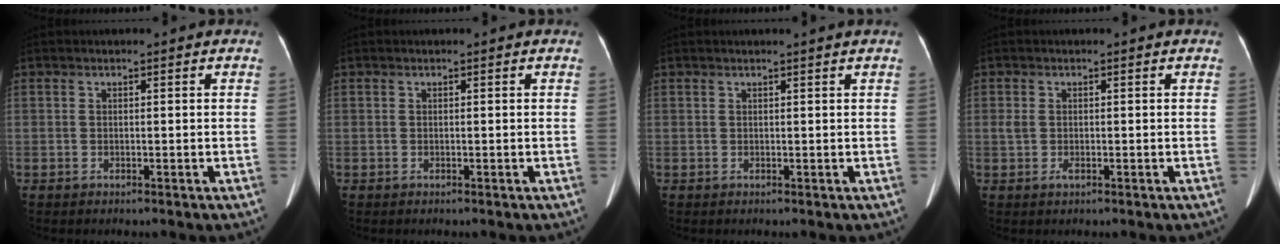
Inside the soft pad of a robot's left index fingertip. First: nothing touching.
{"total": 0.0}
{"total": 0.9, "force": [0.8, -0.3, 0.4], "torque": [-0.012, -0.003, 0.016]}
{"total": 1.6, "force": [-0.3, 0.9, 1.2], "torque": [-0.030, -0.001, 0.002]}